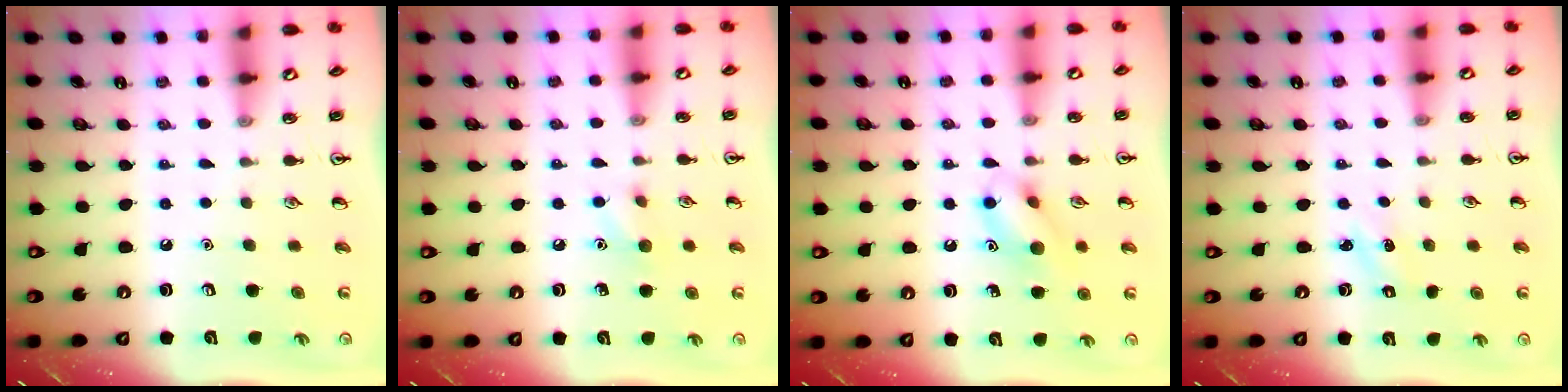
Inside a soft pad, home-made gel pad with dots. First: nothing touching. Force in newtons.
{"total": 6.2, "press": 5.9, "slide": 1.9}
{"total": 10.5, "press": 10.5, "slide": 0.7}
{"total": 1.3, "press": 1.2, "slide": 0.4}